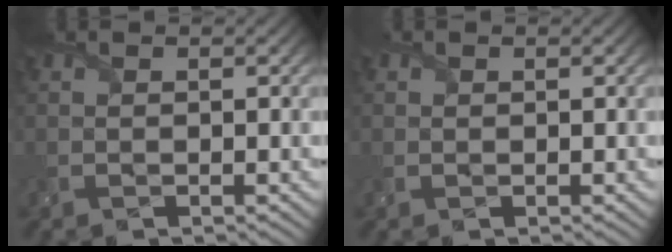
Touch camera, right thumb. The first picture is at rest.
{"total": 0.0}